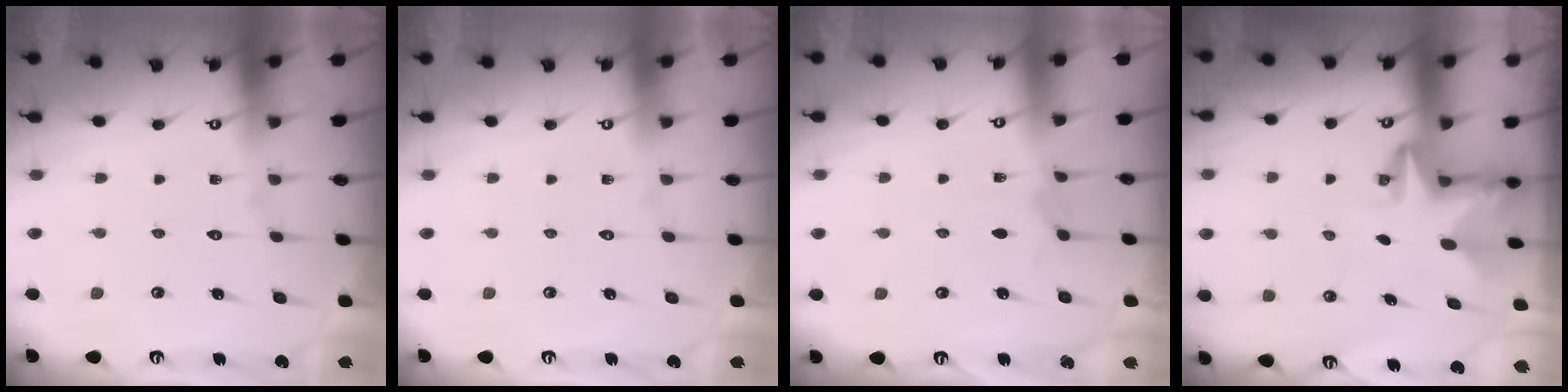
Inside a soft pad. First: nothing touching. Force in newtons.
{"total": 0.0}
{"total": 2.6, "press": 2.6, "slide": 0.4}
{"total": 2.9, "press": 2.9, "slide": 0.2}